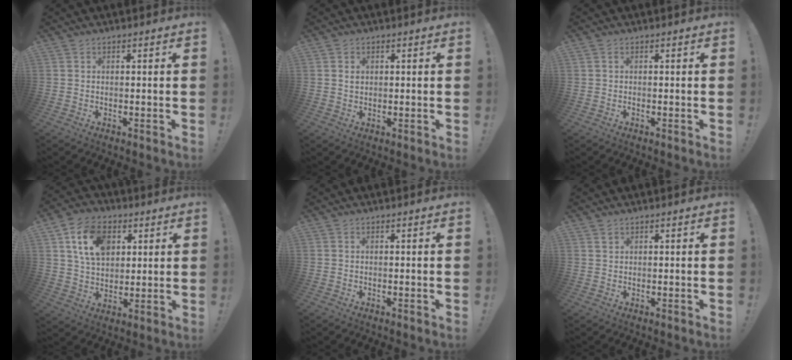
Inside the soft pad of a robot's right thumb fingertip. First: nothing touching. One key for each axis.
{"total": 1.4, "fx": 0.6, "fy": 1.2, "fz": 0.5, "tx": 0.001, "ty": -0.001, "tz": 0.008}
{"total": 0.0}
{"total": 14.1, "fx": 5.9, "fy": 9.9, "fz": 8.2, "tx": -0.130, "ty": -0.006, "tz": 0.113}
{"total": 0.0}
{"total": 1.1, "fx": 0.9, "fy": 0.7, "fz": 0.4, "tx": 0.007, "ty": -0.006, "tz": 0.014}